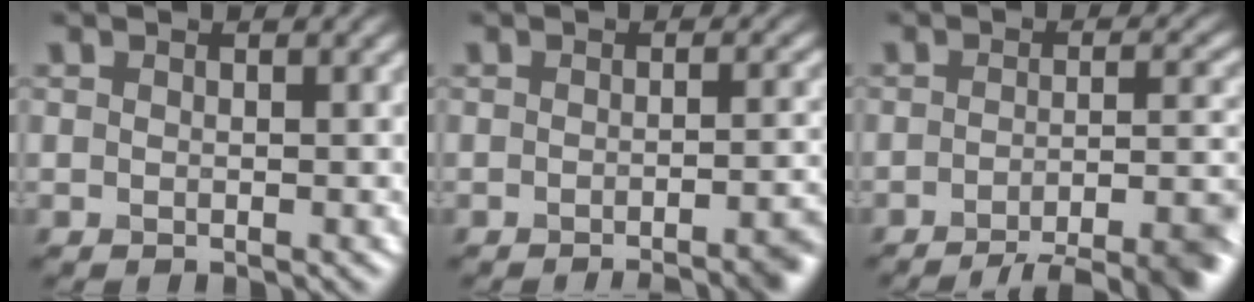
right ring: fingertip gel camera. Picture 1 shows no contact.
{"total": 4.2, "force": [-2.7, 1.0, 3.0], "torque": [-0.019, 0.006, -0.035]}
{"total": 8.6, "force": [-5.6, 2.3, 6.1], "torque": [-0.063, 0.001, -0.072]}